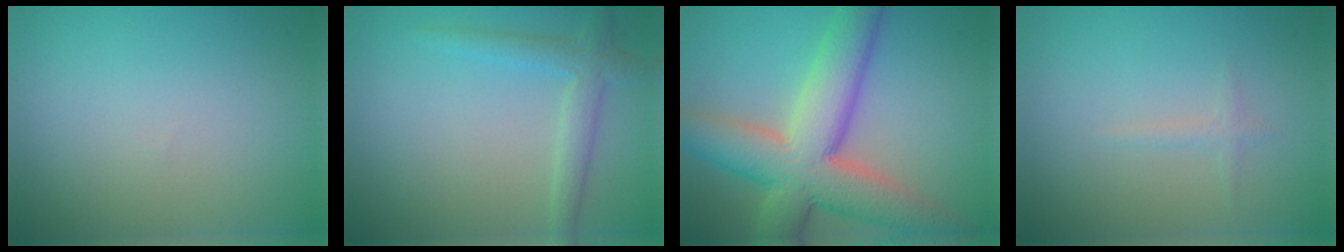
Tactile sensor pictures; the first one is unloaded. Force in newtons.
{"total": 2.6, "press": 2.6, "slide": 0.1}
{"total": 10.8, "press": 10.7, "slide": 1.0}
{"total": 0.8, "press": 0.8, "slide": 0.1}